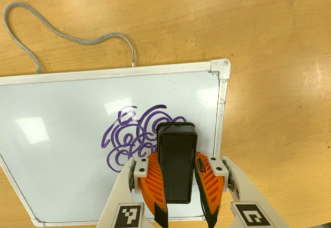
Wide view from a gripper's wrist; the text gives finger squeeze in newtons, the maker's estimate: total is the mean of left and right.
{"total": 13.9, "left": 13.9, "right": 14.0}